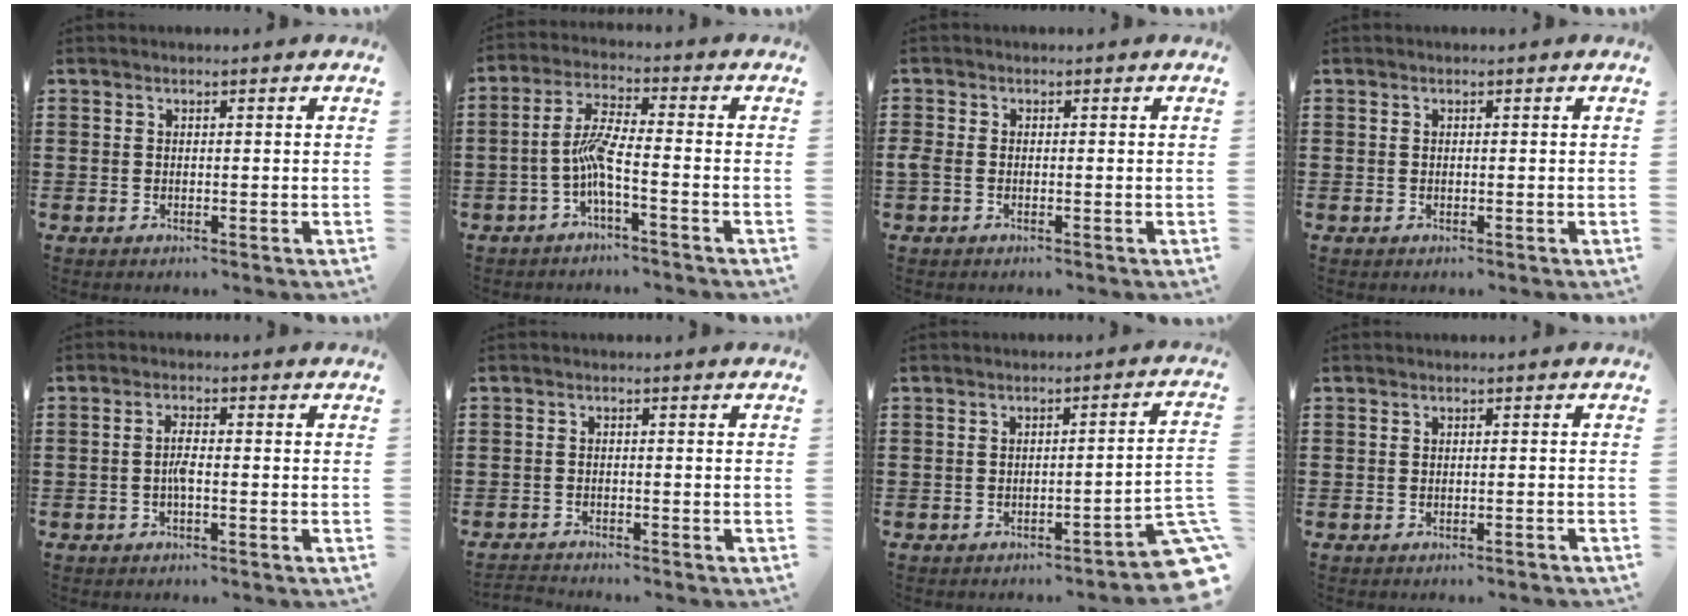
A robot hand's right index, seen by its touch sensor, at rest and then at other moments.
{"total": 5.7, "force": [-2.4, 0.6, 5.2], "torque": [-0.121, -0.005, -0.052]}
{"total": 0.9, "force": [-0.5, 0.4, 0.6], "torque": [-0.022, -0.004, -0.012]}
{"total": 0.0}
{"total": 2.4, "force": [-0.6, 0.5, 2.3], "torque": [-0.057, -0.002, -0.017]}
{"total": 1.6, "force": [-1.6, 0.2, -0.2], "torque": [-0.002, 0.003, -0.037]}
{"total": 3.8, "force": [-2.7, 0.2, 2.6], "torque": [-0.046, -0.009, -0.052]}
{"total": 0.6, "force": [-0.6, -0.1, 0.2], "torque": [-0.005, -0.001, -0.012]}